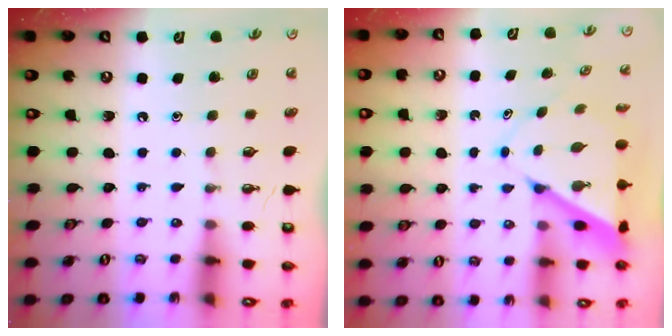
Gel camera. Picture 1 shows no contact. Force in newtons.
{"total": 7.2, "press": 7.2, "slide": 0.7}